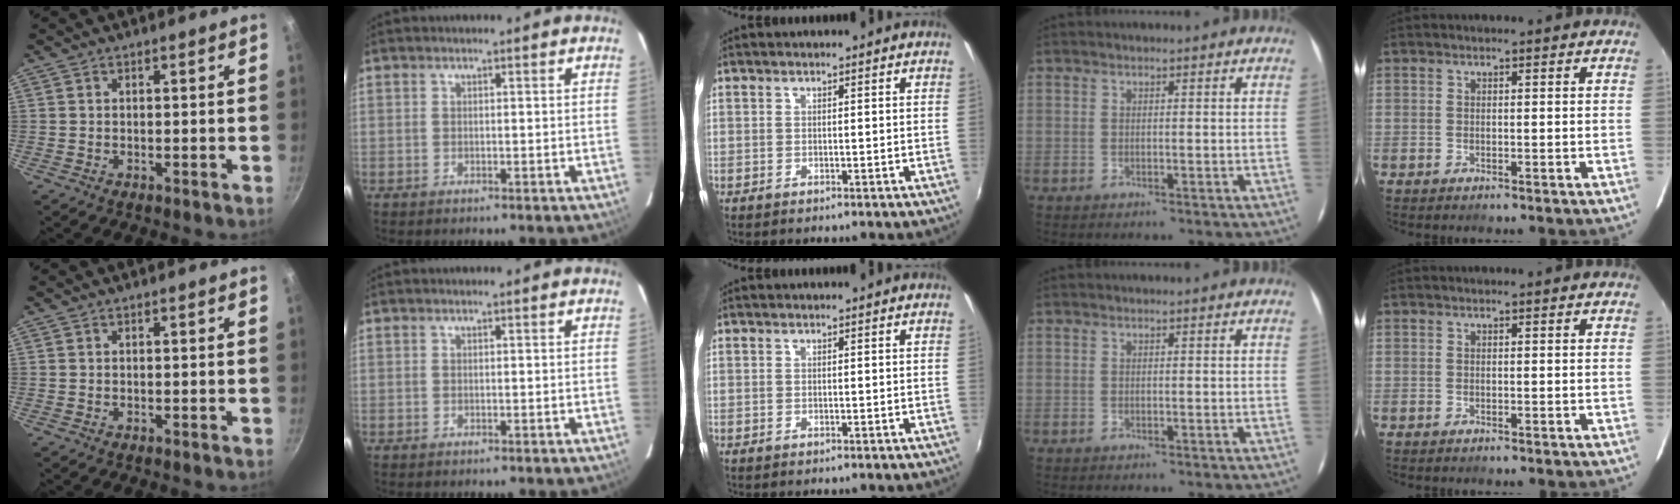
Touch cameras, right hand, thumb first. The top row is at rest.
{}